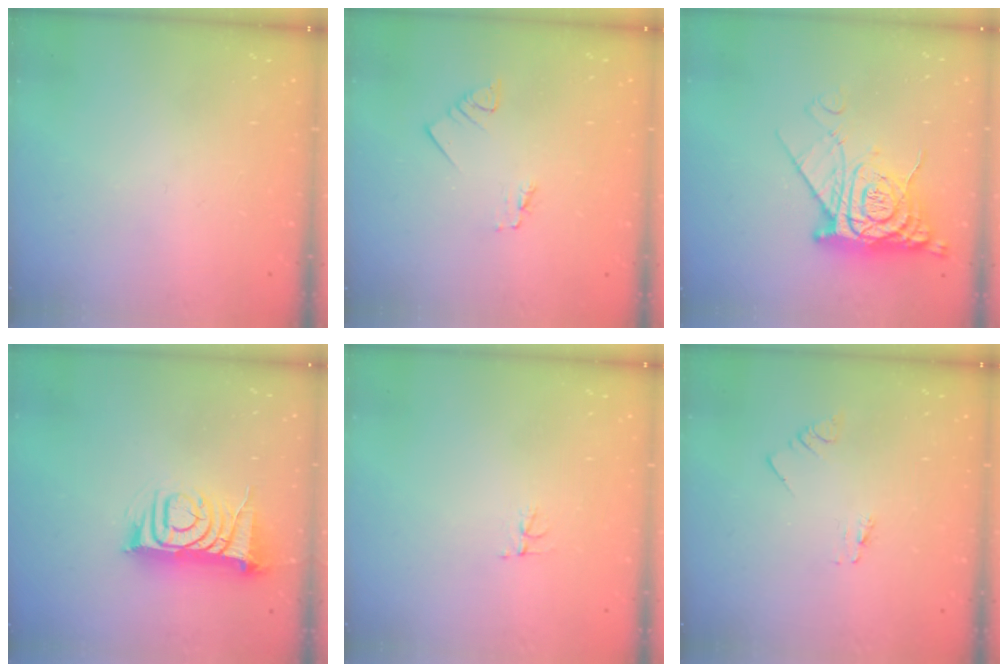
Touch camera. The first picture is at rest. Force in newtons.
{"total": 2.7, "press": 2.7, "slide": 0.3}
{"total": 14.9, "press": 14.8, "slide": 1.3}
{"total": 10.2, "press": 10.1, "slide": 1.4}
{"total": 3.9, "press": 3.9, "slide": 0.3}
{"total": 0.0}